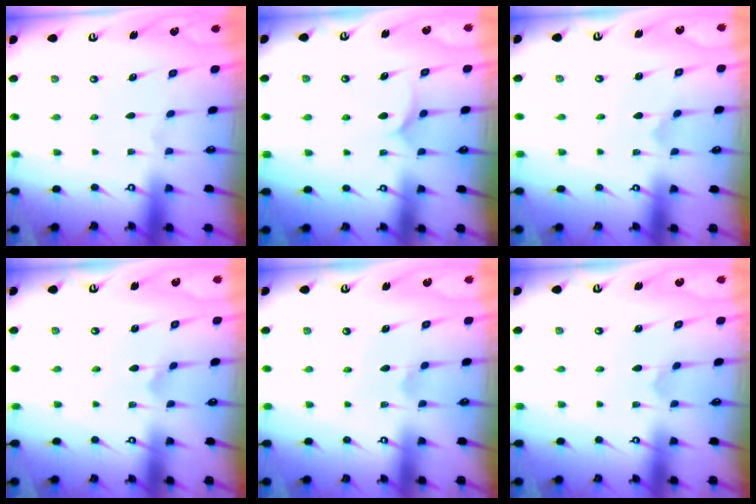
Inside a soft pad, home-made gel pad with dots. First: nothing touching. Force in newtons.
{"total": 5.4, "press": 5.4, "slide": 0.3}
{"total": 0.0}
{"total": 2.6, "press": 2.6, "slide": 0.3}
{"total": 3.7, "press": 3.7, "slide": 0.6}
{"total": 2.4, "press": 2.4, "slide": 0.2}